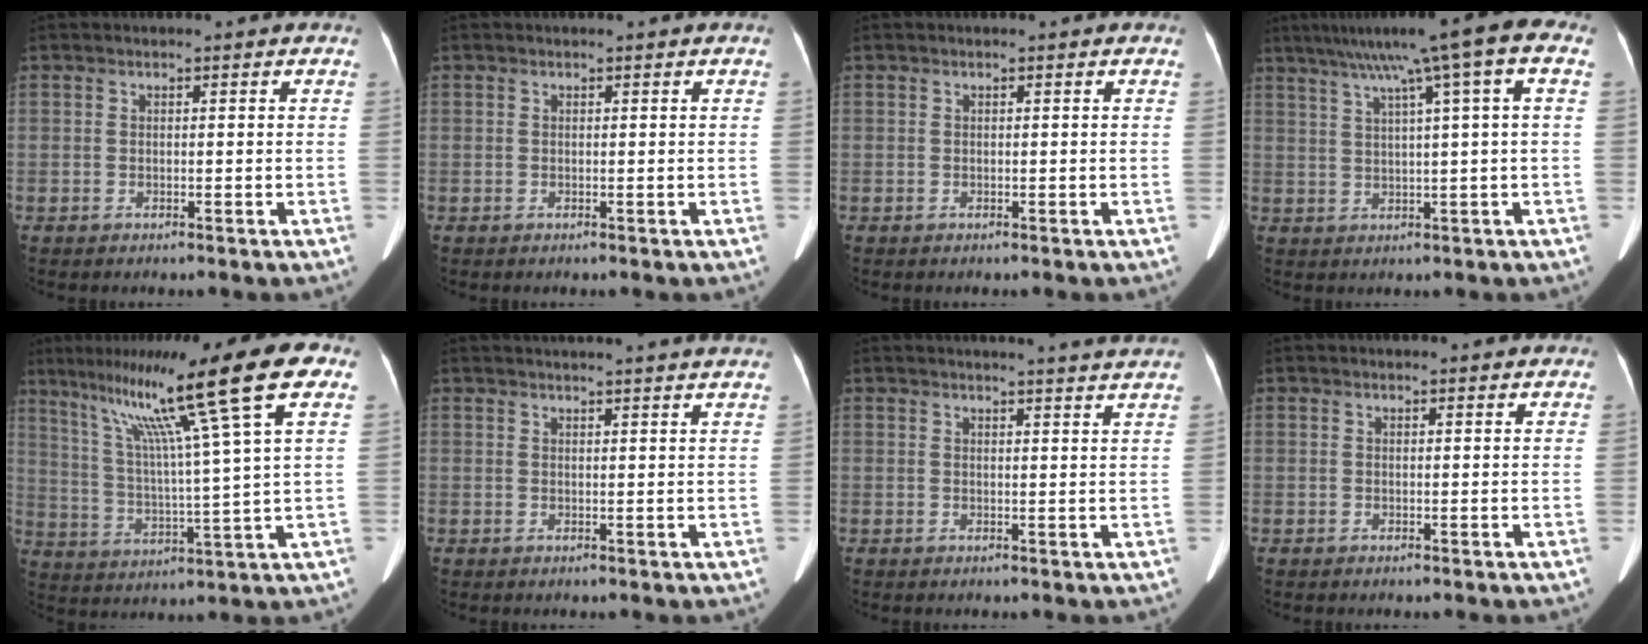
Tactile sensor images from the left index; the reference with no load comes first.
{"total": 0.0}
{"total": 0.0}
{"total": 11.2, "force": [5.3, -0.8, 9.9], "torque": [-0.153, 0.023, 0.079]}
{"total": 17.5, "force": [9.6, -1.9, 14.5], "torque": [-0.230, 0.007, 0.150]}
{"total": 11.8, "force": [10.9, -0.6, 4.4], "torque": [-0.064, -0.017, 0.119]}
{"total": 7.9, "force": [7.4, -1.1, 2.4], "torque": [-0.026, -0.033, 0.066]}
{"total": 2.7, "force": [2.5, 0.4, 0.7], "torque": [-0.009, -0.009, 0.020]}